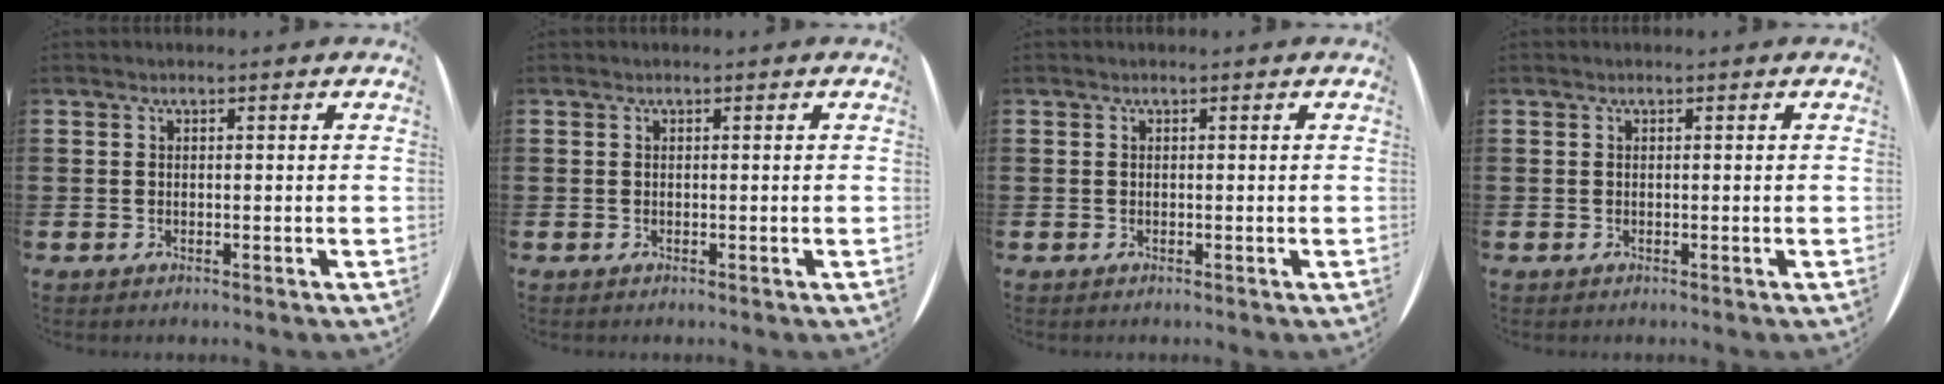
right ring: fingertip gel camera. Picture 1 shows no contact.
{"total": 0.0}
{"total": 0.0}
{"total": 0.0}